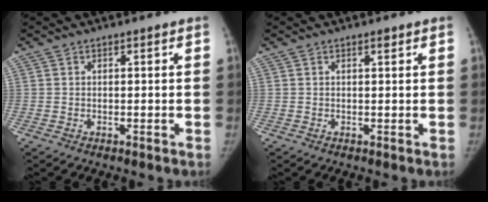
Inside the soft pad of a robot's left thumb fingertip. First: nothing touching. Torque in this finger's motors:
{"motor_torque": [0.13, -0.04, 0.68, -0.21, 0.06]}